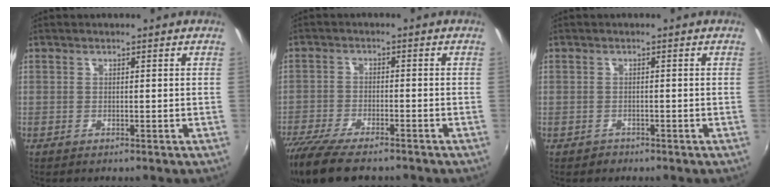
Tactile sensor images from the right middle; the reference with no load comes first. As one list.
[{"total": 13.6, "force": [-11.0, 3.6, 7.2], "torque": [-0.168, -0.048, -0.193]}, {"total": 1.3, "force": [-0.8, 1.0, 0.0], "torque": [-0.002, 0.001, -0.012]}]